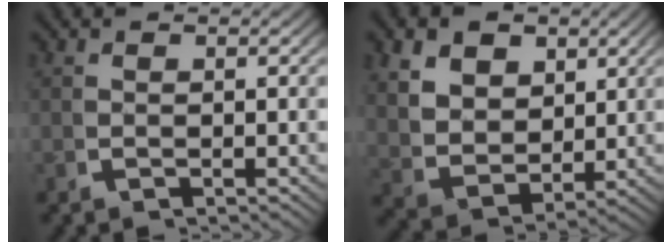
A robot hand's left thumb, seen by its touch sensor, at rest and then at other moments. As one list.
[{"total": 7.8, "force": [1.2, 6.0, 4.8], "torque": [-0.116, -0.038, 0.034]}]